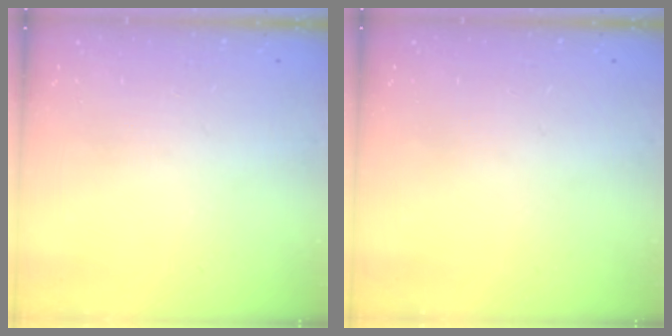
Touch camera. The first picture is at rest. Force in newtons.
{"total": 0.0}